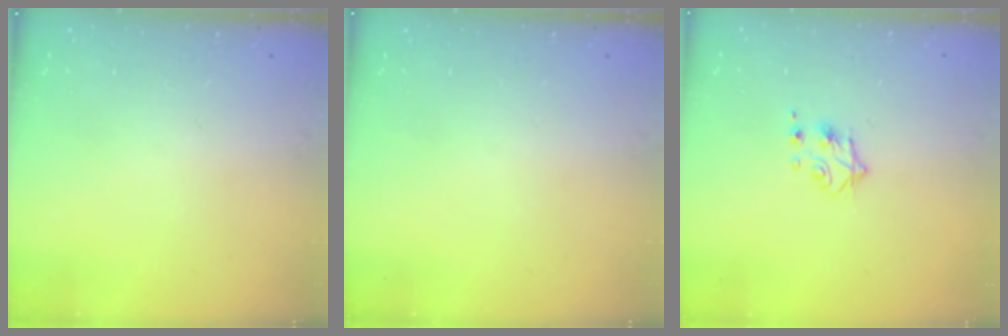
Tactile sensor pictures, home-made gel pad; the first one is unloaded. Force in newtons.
{"total": 0.0}
{"total": 4.5, "press": 4.4, "slide": 0.9}